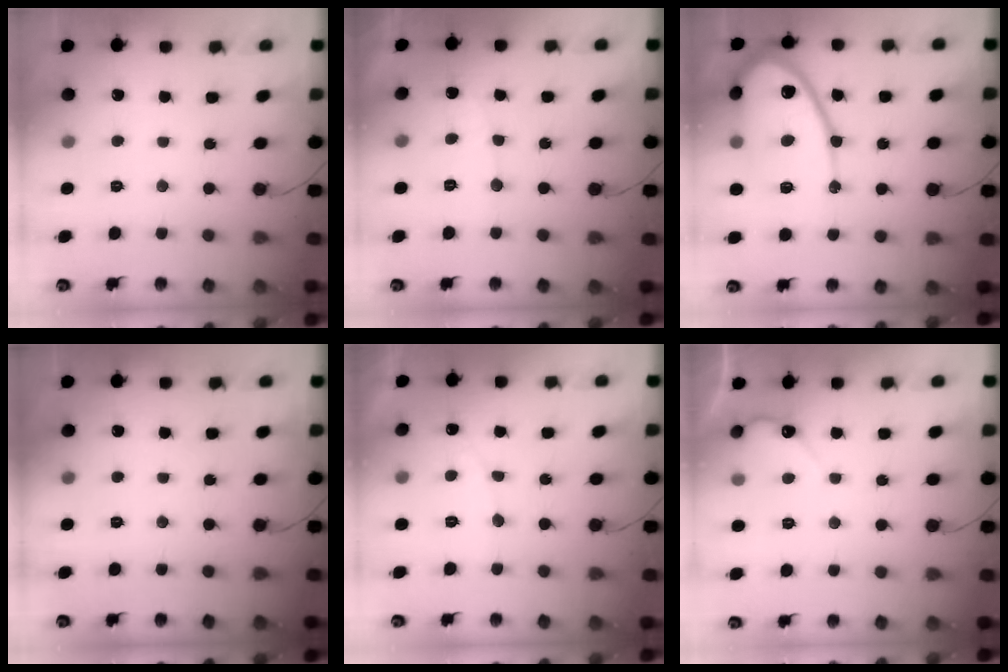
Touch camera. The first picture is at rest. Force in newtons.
{"total": 7.2, "press": 7.2, "slide": 0.4}
{"total": 17.6, "press": 17.5, "slide": 1.4}
{"total": 0.0}
{"total": 6.3, "press": 6.3, "slide": 0.3}
{"total": 4.5, "press": 4.4, "slide": 0.4}